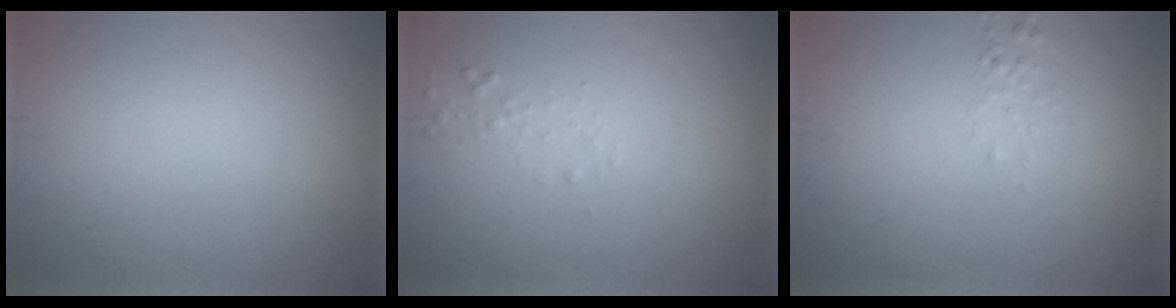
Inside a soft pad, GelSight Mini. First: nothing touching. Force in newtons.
{"total": 0.7, "press": 0.7, "slide": 0.0}
{"total": 0.7, "press": 0.7, "slide": 0.1}